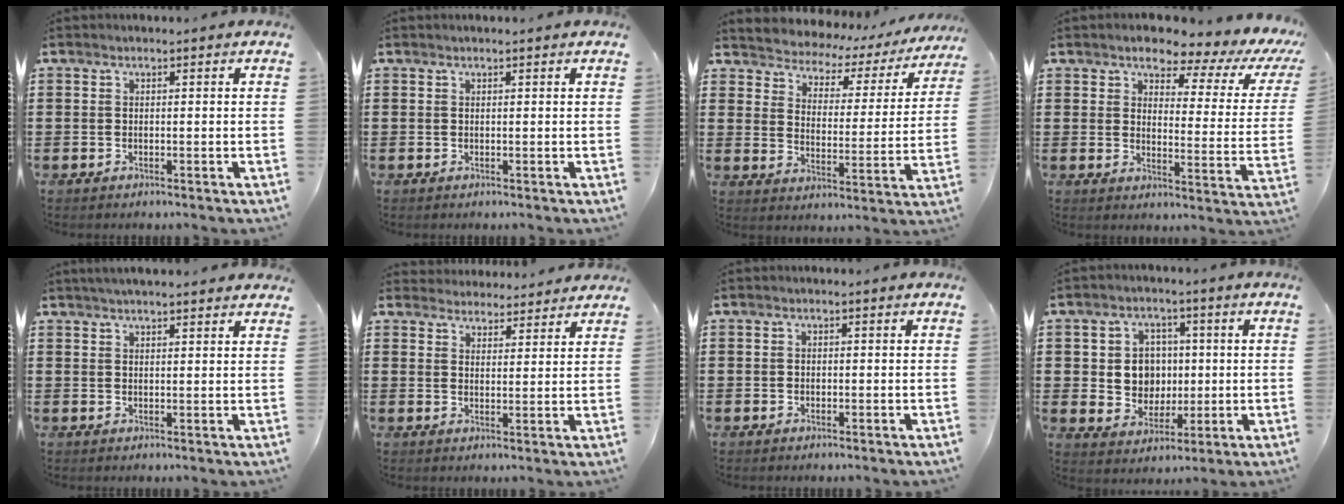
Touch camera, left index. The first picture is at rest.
{"total": 0.0}
{"total": 2.3, "force": [2.1, 0.9, -0.1], "torque": [-0.019, -0.028, 0.024]}
{"total": 4.5, "force": [3.8, 1.1, 2.2], "torque": [-0.043, -0.034, 0.050]}
{"total": 2.1, "force": [2.0, -0.1, 0.5], "torque": [-0.014, 0.000, 0.038]}
{"total": 3.4, "force": [3.3, 0.5, -0.4], "torque": [-0.006, -0.014, 0.062]}
{"total": 0.5, "force": [0.0, 0.5, 0.1], "torque": [-0.004, 0.004, 0.000]}
{"total": 6.5, "force": [0.8, 6.1, 2.3], "torque": [-0.055, 0.012, 0.013]}